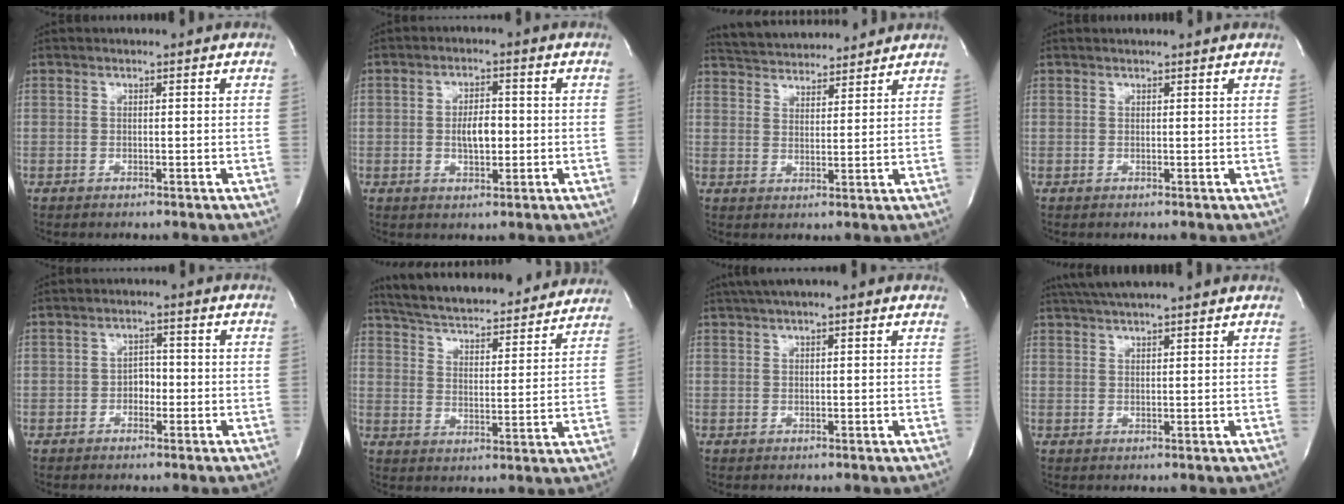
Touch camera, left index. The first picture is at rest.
{"total": 4.5, "force": [-0.4, 2.0, 4.0], "torque": [-0.070, 0.001, -0.004]}
{"total": 12.1, "force": [11.5, 2.2, 3.0], "torque": [-0.052, 0.021, 0.176]}
{"total": 2.5, "force": [2.4, 0.2, 0.8], "torque": [-0.014, 0.016, 0.027]}
{"total": 2.3, "force": [-0.8, 1.6, 1.5], "torque": [-0.018, 0.008, -0.015]}
{"total": 25.2, "force": [23.1, 5.0, 8.6], "torque": [-0.148, -0.012, 0.309]}
{"total": 7.1, "force": [5.2, 1.2, 4.7], "torque": [-0.079, 0.036, 0.076]}
{"total": 10.4, "force": [9.0, 0.7, 5.3], "torque": [-0.090, 0.040, 0.125]}